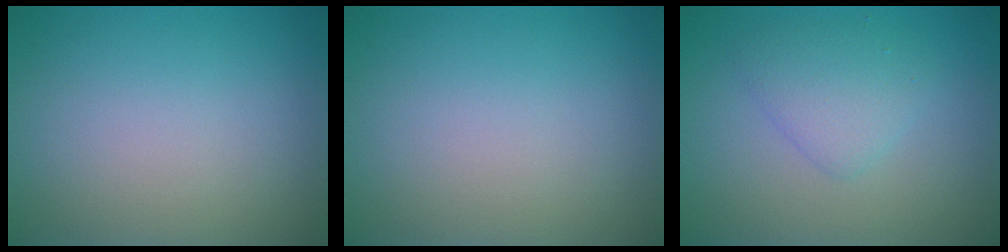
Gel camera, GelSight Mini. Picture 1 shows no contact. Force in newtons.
{"total": 0.0}
{"total": 2.6, "press": 2.6, "slide": 0.1}